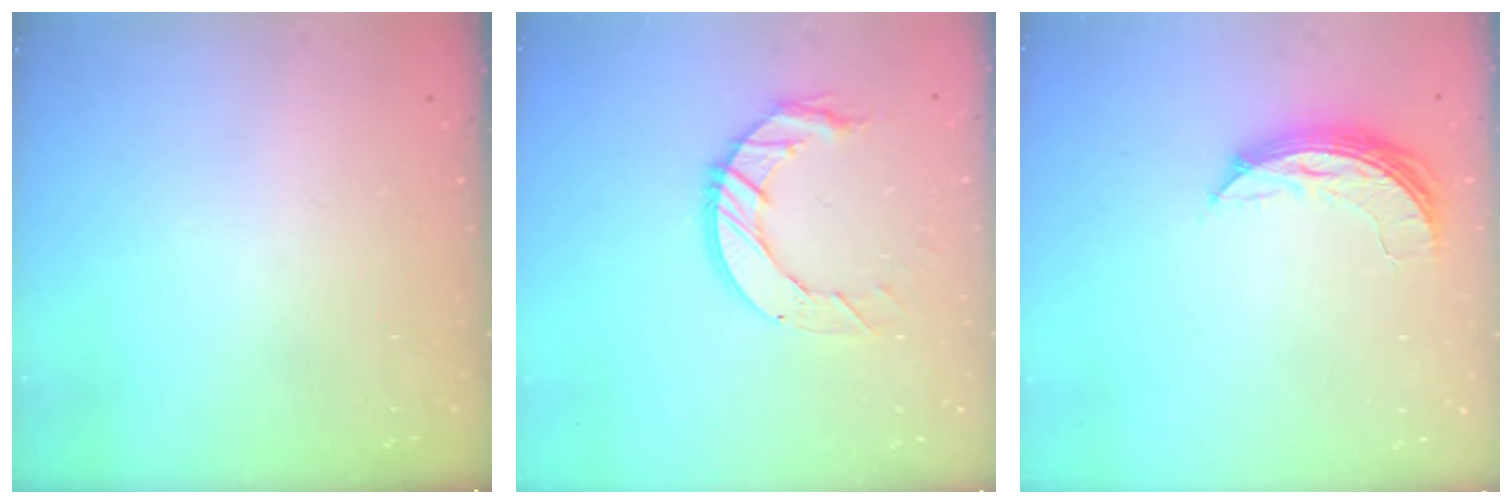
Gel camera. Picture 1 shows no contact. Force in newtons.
{"total": 11.0, "press": 11.0, "slide": 1.2}
{"total": 8.2, "press": 8.2, "slide": 0.1}